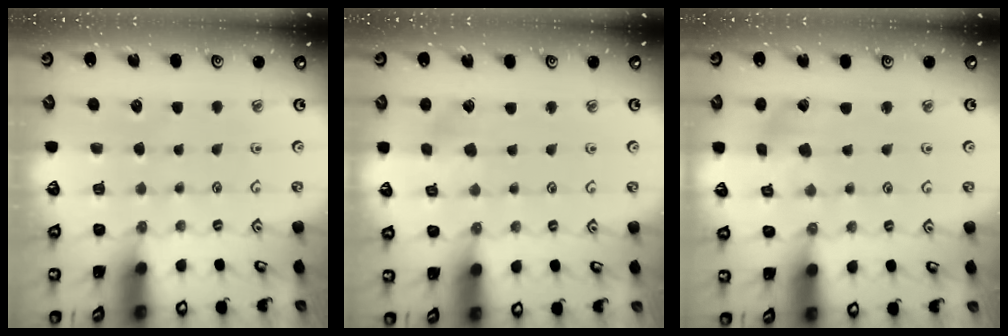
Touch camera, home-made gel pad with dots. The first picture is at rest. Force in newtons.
{"total": 3.2, "press": 3.1, "slide": 0.4}
{"total": 1.6, "press": 1.5, "slide": 0.4}